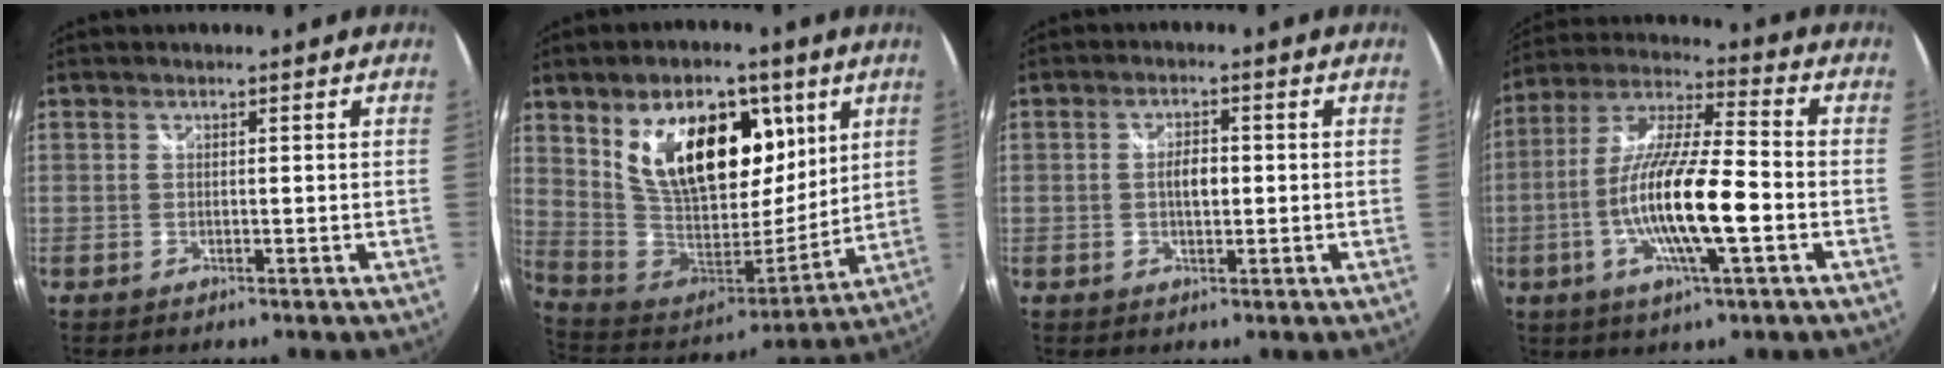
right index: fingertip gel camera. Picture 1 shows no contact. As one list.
[{"total": 23.6, "force": [8.8, 13.2, 17.5], "torque": [-0.320, 0.014, 0.167]}, {"total": 3.4, "force": [-0.2, 1.7, 2.9], "torque": [-0.050, 0.004, -0.005]}, {"total": 16.5, "force": [-4.3, 2.6, 15.7], "torque": [-0.302, -0.009, -0.083]}]